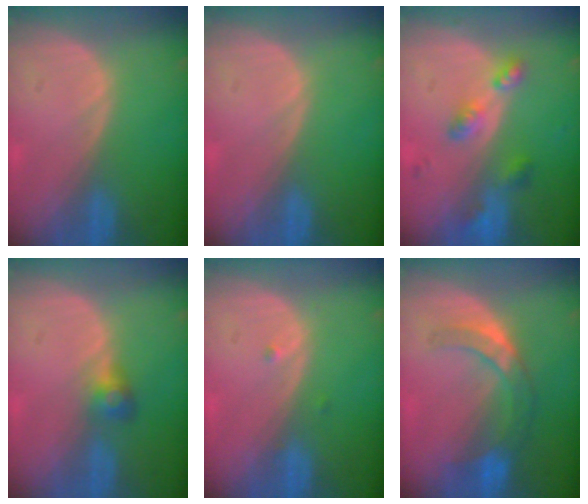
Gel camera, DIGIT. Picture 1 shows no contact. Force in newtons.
{"total": 0.0}
{"total": 5.3, "press": 4.8, "slide": 2.2}
{"total": 2.7, "press": 2.6, "slide": 0.8}
{"total": 0.9, "press": 0.7, "slide": 0.5}
{"total": 7.3, "press": 6.4, "slide": 3.6}